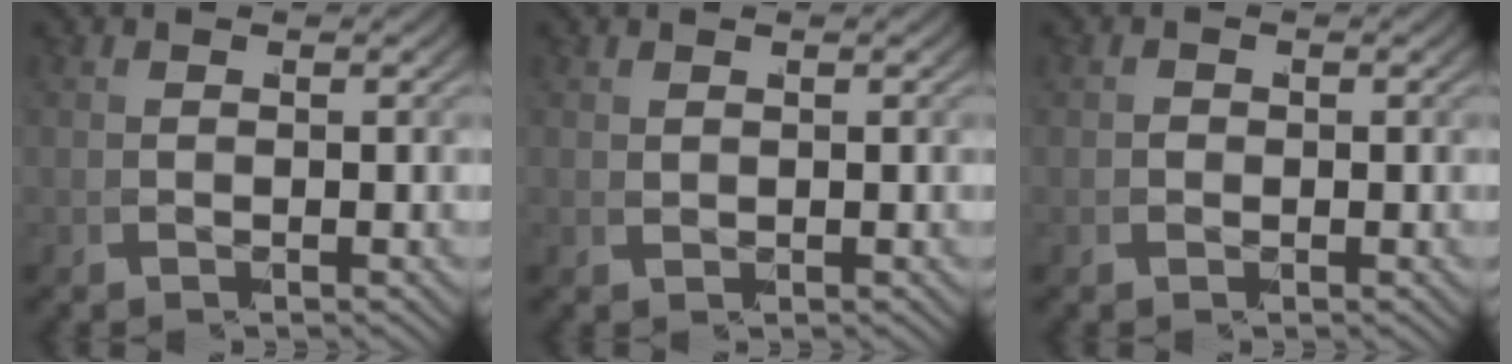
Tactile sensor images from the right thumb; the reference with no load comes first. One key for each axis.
{"total": 0.6, "fx": 0.4, "fy": -0.3, "fz": -0.2, "tx": 0.012, "ty": 0.004, "tz": 0.007}
{"total": 1.1, "fx": -0.2, "fy": 1.1, "fz": 0.3, "tx": -0.012, "ty": -0.008, "tz": 0.002}